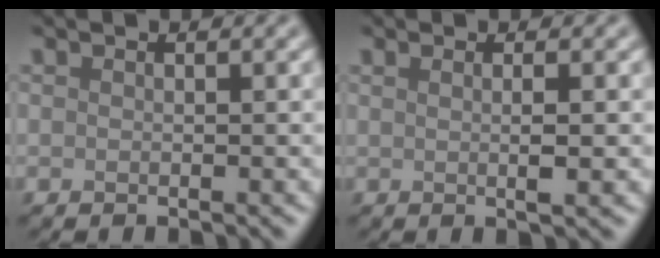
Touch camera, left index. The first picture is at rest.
{"total": 2.3, "force": [0.3, 0.6, 2.2], "torque": [-0.033, 0.001, 0.001]}